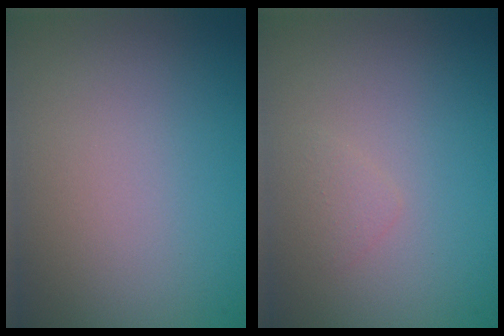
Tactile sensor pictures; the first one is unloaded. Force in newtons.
{"total": 0.8, "press": 0.8, "slide": 0.1}